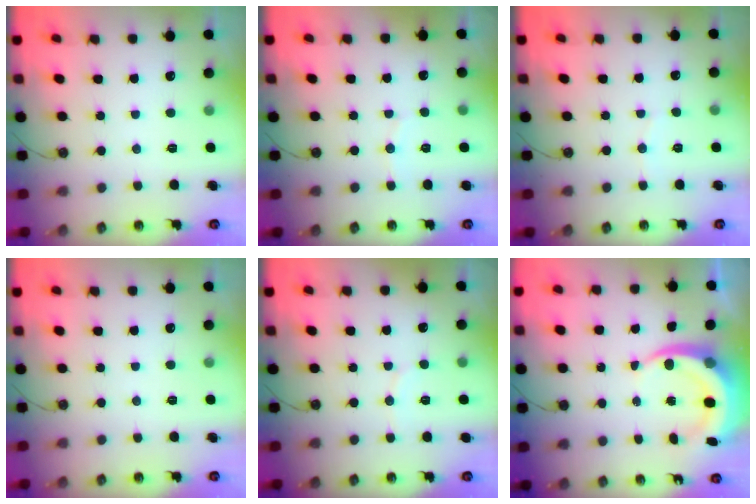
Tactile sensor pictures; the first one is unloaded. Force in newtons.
{"total": 5.1, "press": 5.0, "slide": 1.2}
{"total": 3.0, "press": 3.0, "slide": 0.3}
{"total": 0.0}
{"total": 5.1, "press": 5.0, "slide": 0.6}
{"total": 8.4, "press": 8.3, "slide": 1.4}